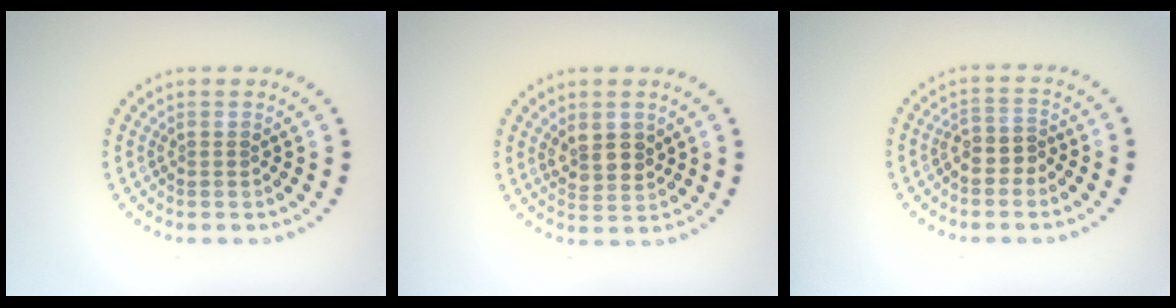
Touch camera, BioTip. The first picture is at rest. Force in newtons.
{"total": 2.8, "press": 2.6, "slide": 1.1}
{"total": 1.7, "press": 1.5, "slide": 0.8}